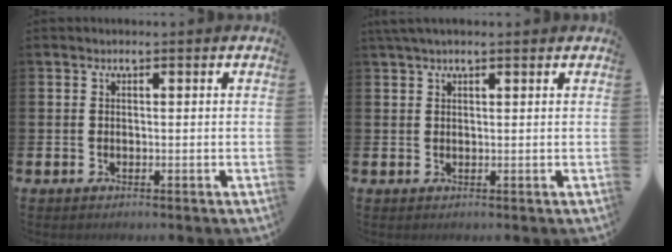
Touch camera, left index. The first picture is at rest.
{"total": 1.9, "force": [1.5, 0.3, 1.1], "torque": [-0.021, 0.004, 0.026]}